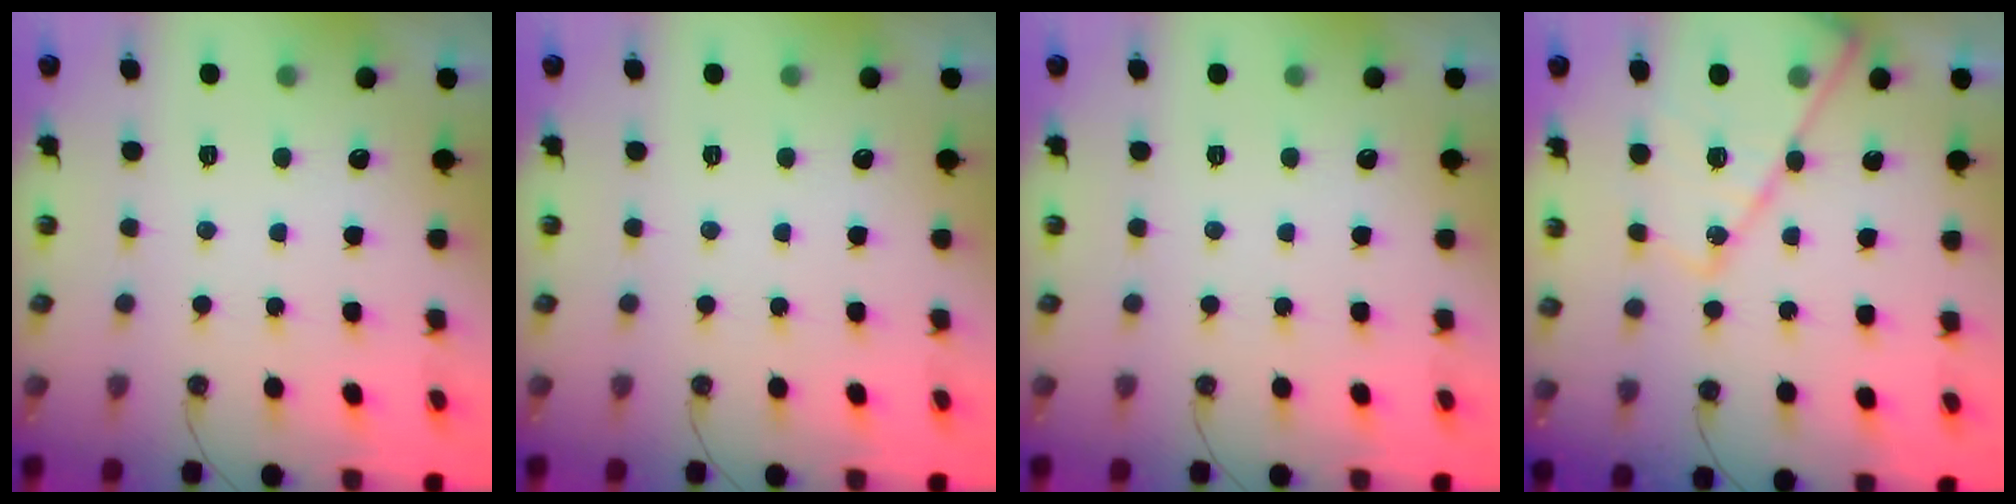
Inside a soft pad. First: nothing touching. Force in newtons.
{"total": 0.0}
{"total": 0.0}
{"total": 17.3, "press": 17.3, "slide": 1.2}